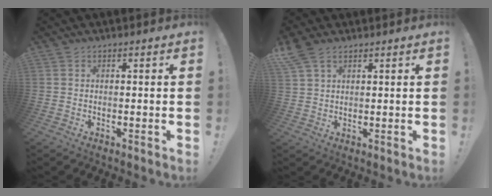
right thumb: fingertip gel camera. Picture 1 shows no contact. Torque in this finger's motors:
{"motor_torque": [-0.40, 0.92, 0.19, -0.09, 0.02]}